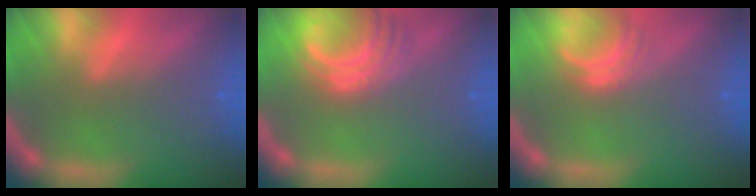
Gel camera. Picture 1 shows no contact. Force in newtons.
{"total": 5.5}
{"total": 2.5}